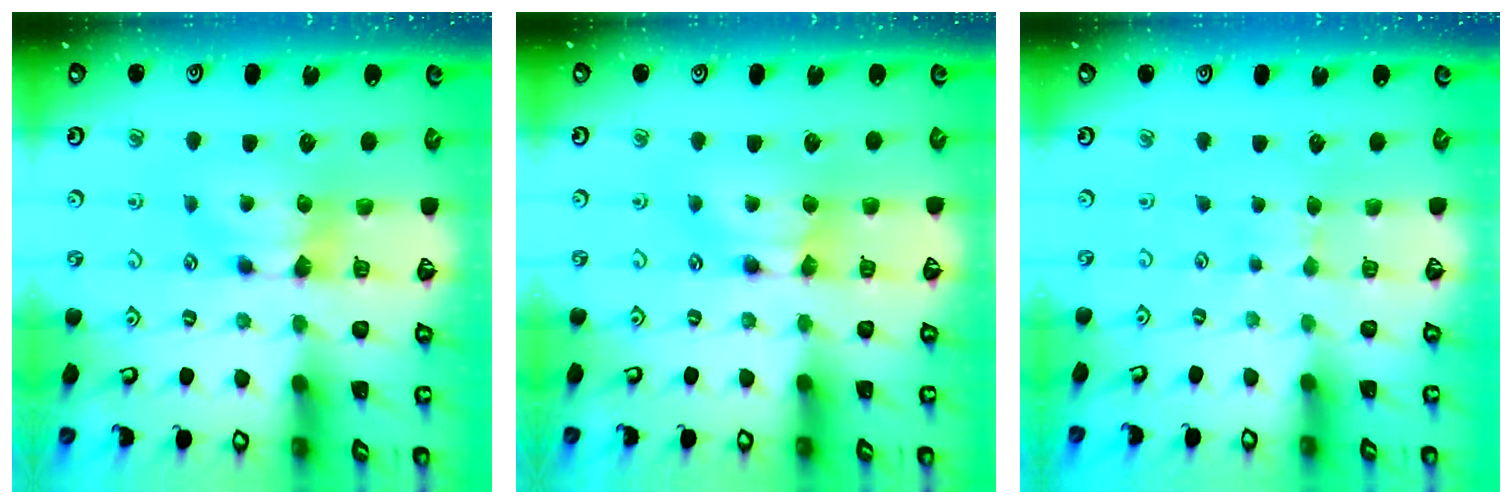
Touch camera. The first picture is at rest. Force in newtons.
{"total": 1.7, "press": 1.7, "slide": 0.2}
{"total": 2.8, "press": 2.8, "slide": 0.2}